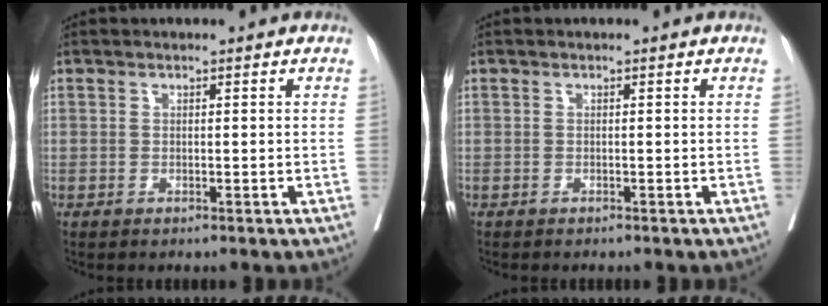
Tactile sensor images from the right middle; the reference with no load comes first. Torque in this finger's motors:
{"motor_torque": [0.43, -0.63, 0.05, 0.06]}